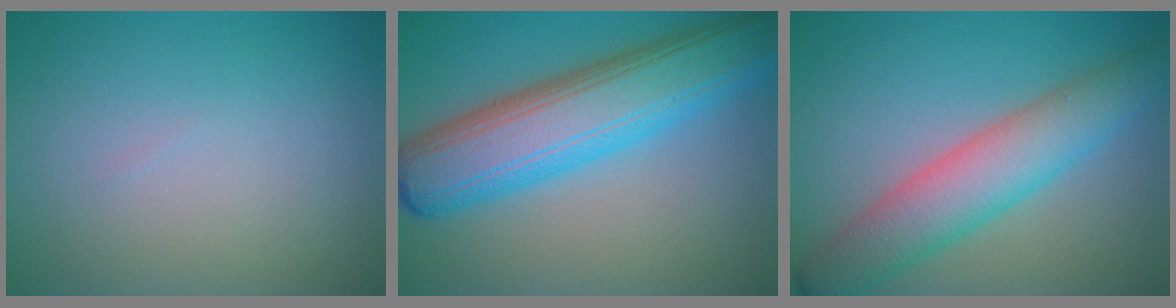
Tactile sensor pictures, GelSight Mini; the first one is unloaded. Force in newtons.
{"total": 10.0, "press": 10.0, "slide": 0.2}
{"total": 6.5, "press": 6.5, "slide": 0.1}